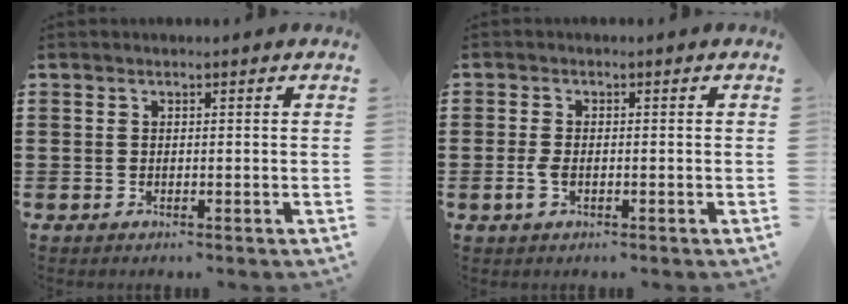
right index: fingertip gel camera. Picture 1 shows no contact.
{"total": 2.2, "force": [-0.7, 1.0, 1.8], "torque": [-0.051, -0.009, -0.015]}